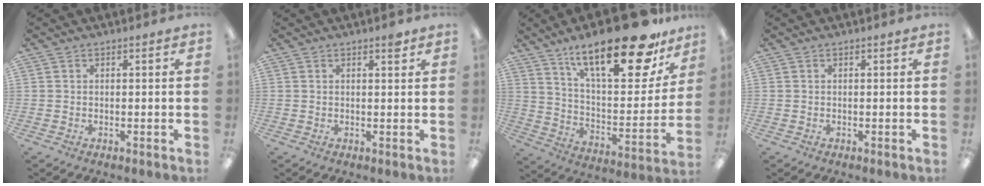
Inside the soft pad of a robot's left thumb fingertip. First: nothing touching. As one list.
[{"total": 2.0, "force": [1.4, 0.6, 1.3], "torque": [-0.013, -0.004, 0.020]}, {"total": 26.1, "force": [18.4, 8.5, 16.4], "torque": [-0.240, -0.123, 0.301]}, {"total": 0.0}]